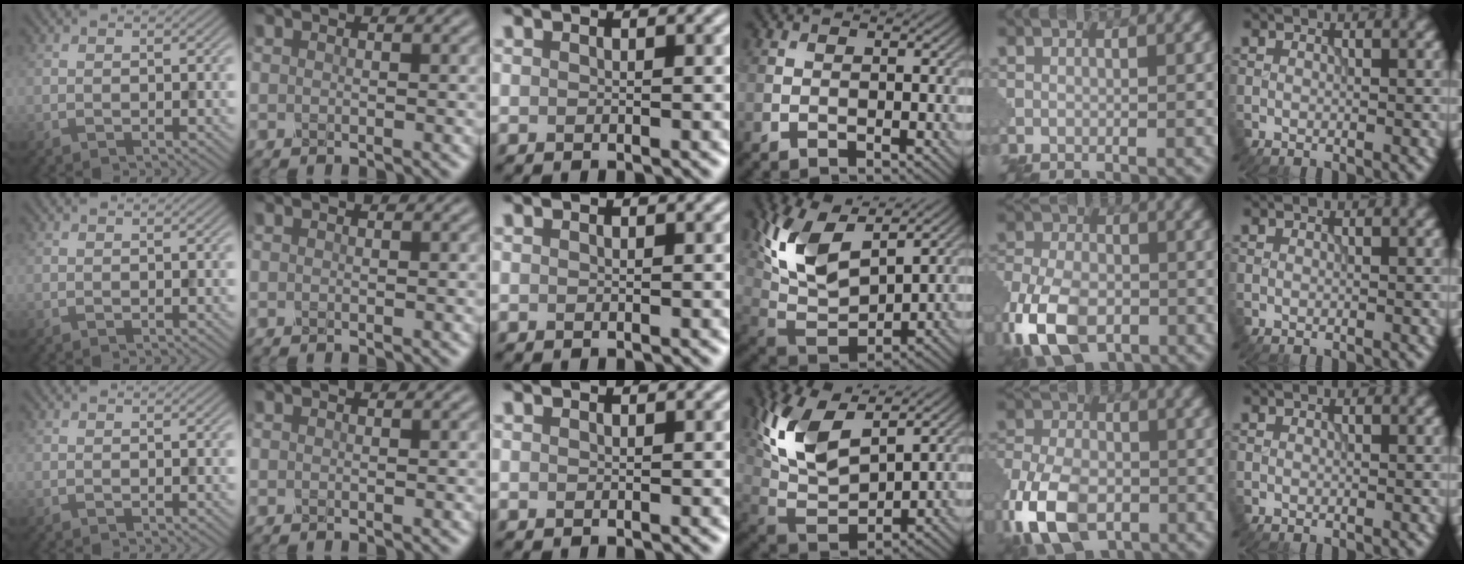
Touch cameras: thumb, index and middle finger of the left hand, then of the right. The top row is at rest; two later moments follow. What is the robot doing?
{"motion": "squeeze", "object": "clothespin"}